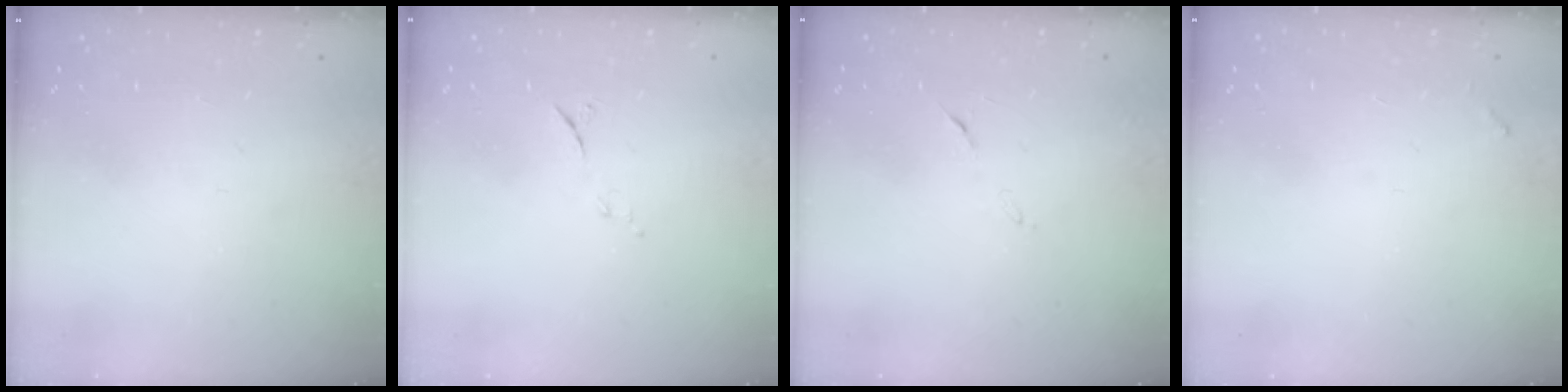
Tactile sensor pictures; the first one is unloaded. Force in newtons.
{"total": 6.4, "press": 6.3, "slide": 1.3}
{"total": 6.1, "press": 6.1, "slide": 0.6}
{"total": 3.7, "press": 3.7, "slide": 0.2}